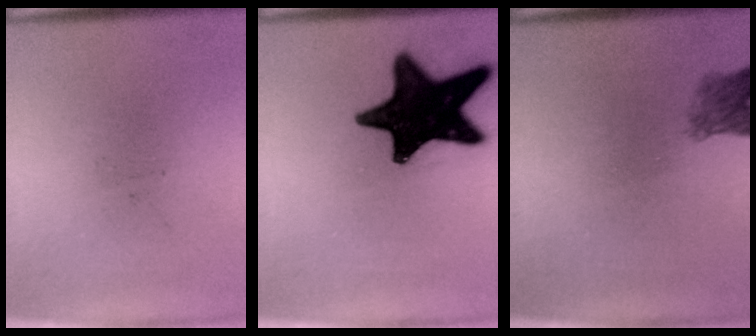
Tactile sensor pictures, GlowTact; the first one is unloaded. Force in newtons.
{"total": 17.8}
{"total": 2.9}